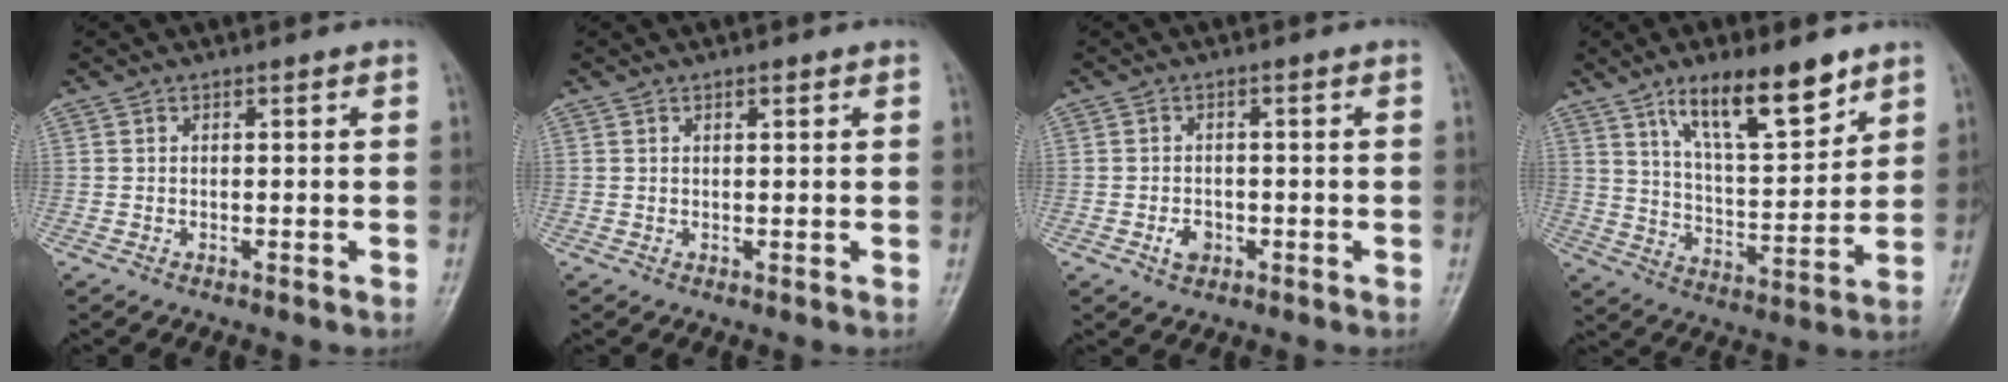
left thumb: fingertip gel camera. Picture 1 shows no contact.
{"total": 1.0, "force": [0.6, 0.3, 0.7], "torque": [-0.010, -0.001, 0.009]}
{"total": 2.9, "force": [-1.2, 2.1, 1.6], "torque": [-0.021, 0.005, -0.017]}
{"total": 14.8, "force": [9.5, 4.6, 10.5], "torque": [-0.147, -0.052, 0.169]}